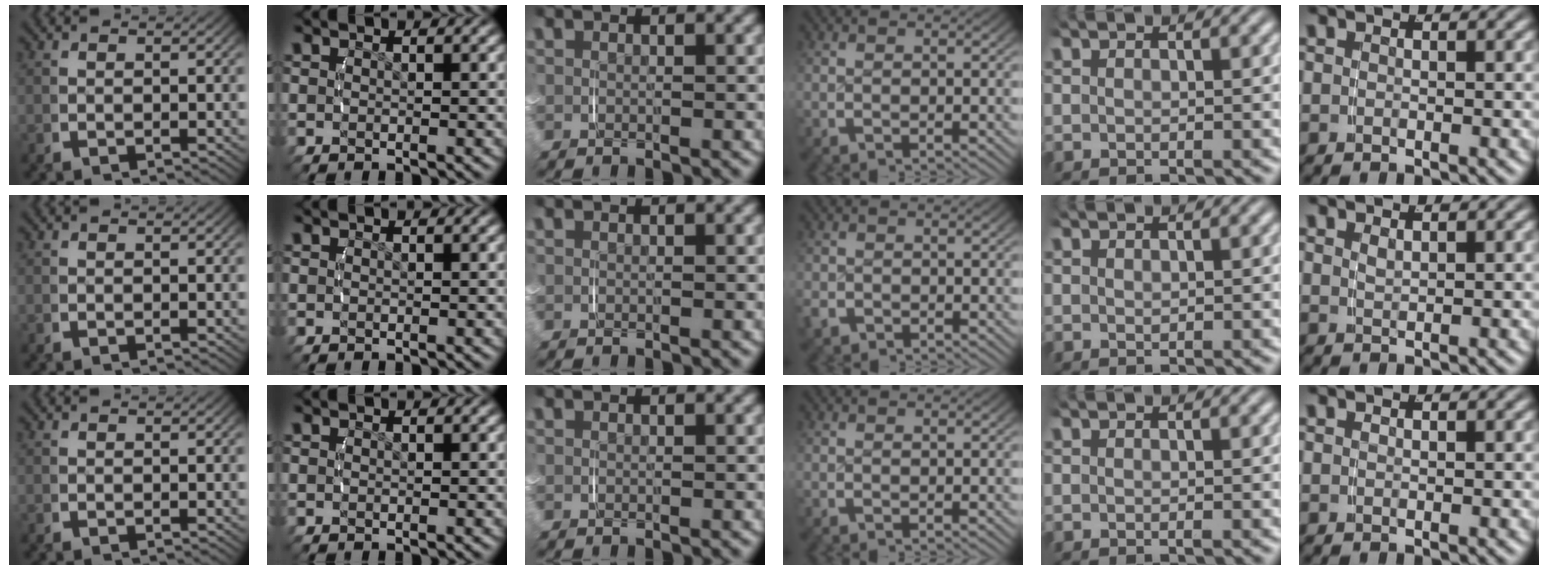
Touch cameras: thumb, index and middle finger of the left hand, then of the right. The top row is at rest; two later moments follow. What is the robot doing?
{"motion": "lift_and_place", "object": "small bumper sticker"}